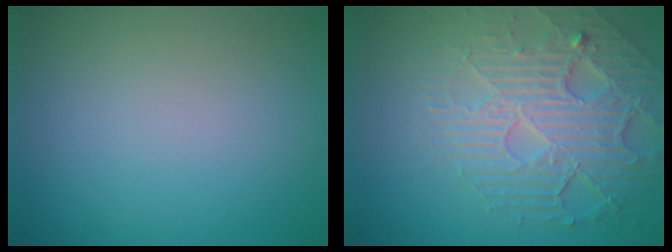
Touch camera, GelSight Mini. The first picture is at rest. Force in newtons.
{"total": 7.1, "press": 5.1, "slide": 4.9}